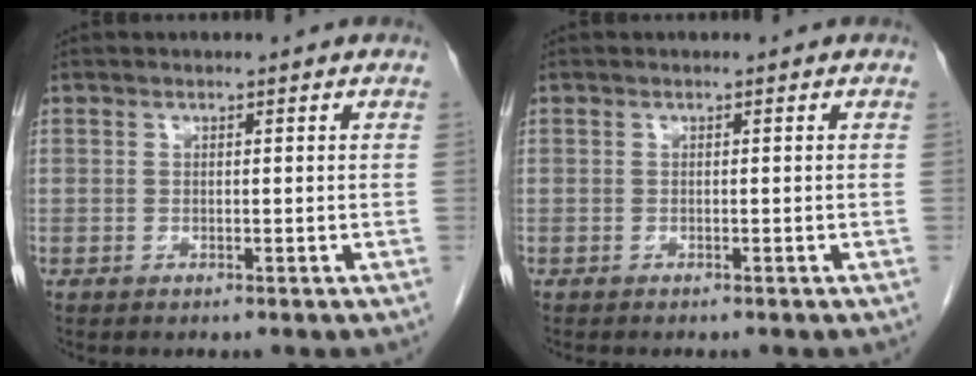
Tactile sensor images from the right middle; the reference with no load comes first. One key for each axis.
{"total": 1.4, "fx": -1.2, "fy": 0.2, "fz": 0.6, "tx": -0.013, "ty": -0.004, "tz": -0.014}